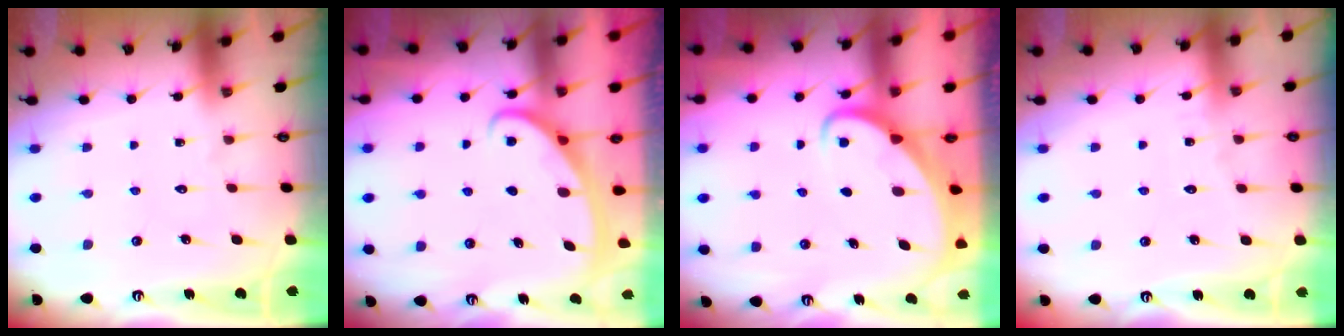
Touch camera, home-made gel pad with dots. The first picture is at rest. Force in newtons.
{"total": 3.0, "press": 2.9, "slide": 0.4}
{"total": 2.5, "press": 2.5, "slide": 0.2}
{"total": 2.9, "press": 2.8, "slide": 0.3}